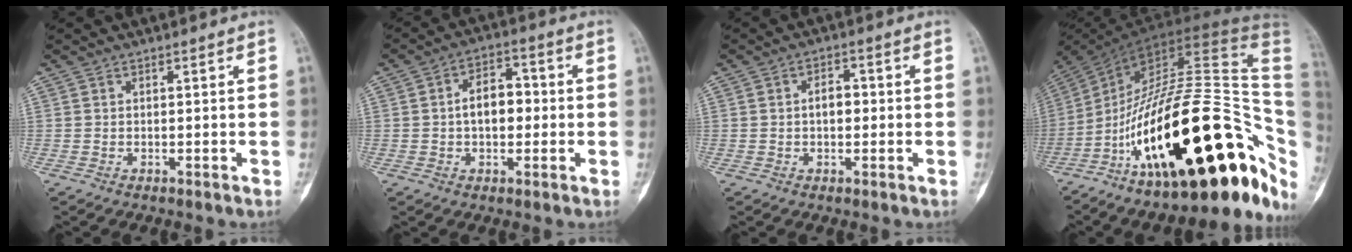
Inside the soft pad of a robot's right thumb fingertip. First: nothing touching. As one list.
[{"total": 7.8, "force": [0.0, 4.9, 6.0], "torque": [-0.079, 0.021, -0.006]}, {"total": 3.5, "force": [0.1, 2.3, 2.7], "torque": [-0.037, 0.011, -0.002]}, {"total": 36.9, "force": [-10.0, 14.3, 32.5], "torque": [-0.421, 0.088, -0.148]}]